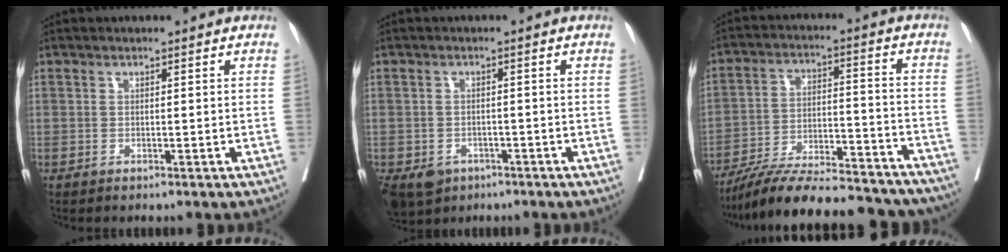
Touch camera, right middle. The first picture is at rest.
{"total": 8.3, "force": [-4.7, 6.2, 3.0], "torque": [-0.073, -0.008, -0.066]}
{"total": 24.9, "force": [-22.2, 4.8, 10.2], "torque": [-0.139, -0.003, -0.326]}